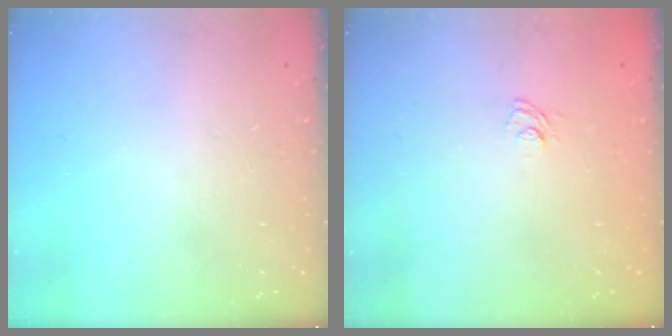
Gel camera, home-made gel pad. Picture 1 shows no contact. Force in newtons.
{"total": 5.4, "press": 5.3, "slide": 1.2}